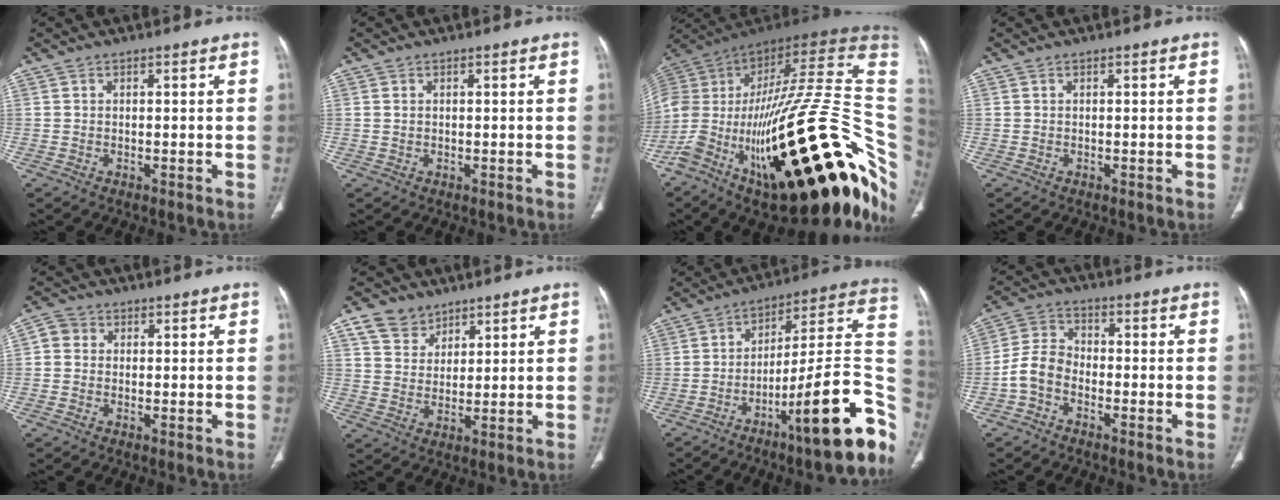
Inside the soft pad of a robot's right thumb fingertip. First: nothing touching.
{"total": 0.9, "force": [0.3, 0.7, 0.5], "torque": [-0.010, -0.001, 0.008]}
{"total": 46.5, "force": [-11.0, 16.8, 41.9], "torque": [-0.575, 0.087, -0.176]}
{"total": 0.0}
{"total": 3.3, "force": [0.4, 3.0, 1.2], "torque": [-0.011, 0.008, 0.000]}
{"total": 6.7, "force": [4.4, 4.8, 1.7], "torque": [-0.009, -0.021, 0.086]}
{"total": 23.7, "force": [-10.0, 4.4, 21.0], "torque": [-0.230, 0.062, -0.145]}
{"total": 6.2, "force": [-2.6, 4.2, 3.7], "torque": [-0.066, 0.025, -0.063]}